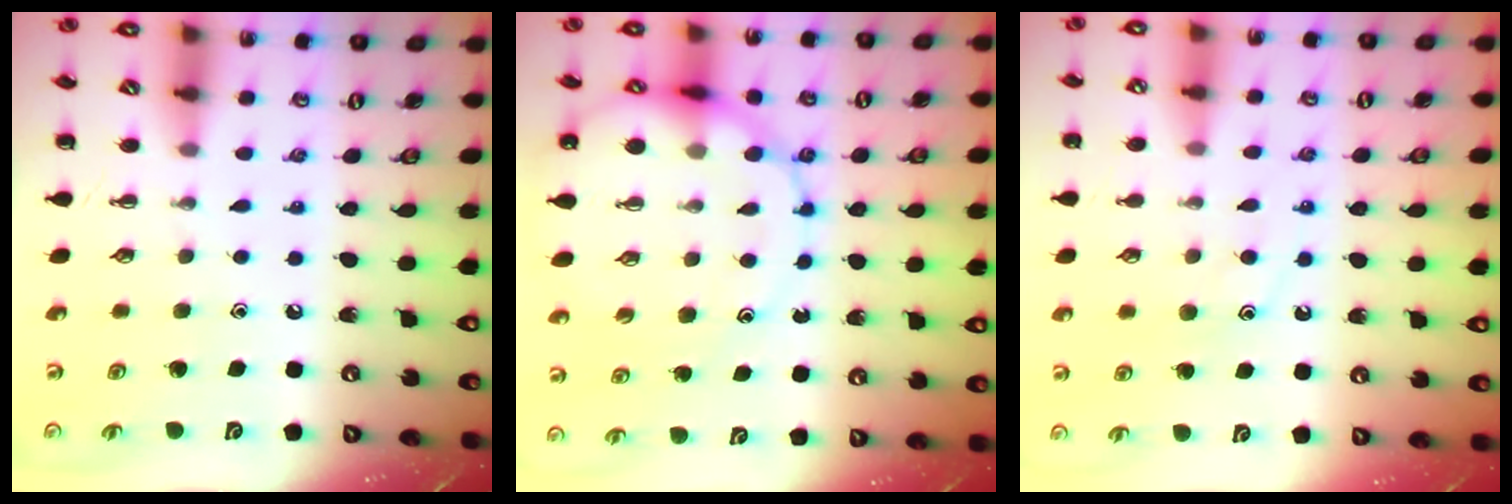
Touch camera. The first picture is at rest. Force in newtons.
{"total": 15.0, "press": 14.5, "slide": 3.7}
{"total": 10.0, "press": 9.9, "slide": 1.1}